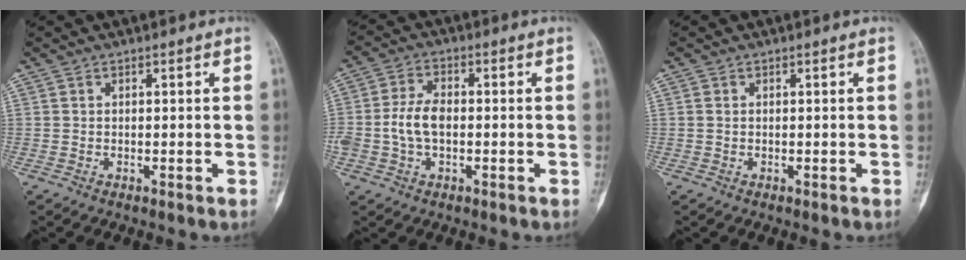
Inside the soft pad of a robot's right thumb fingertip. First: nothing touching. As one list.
[{"total": 6.7, "force": [-0.8, 4.1, 5.3], "torque": [-0.111, 0.016, -0.017]}, {"total": 0.6, "force": [0.1, 0.4, 0.4], "torque": [-0.008, 0.000, 0.000]}]